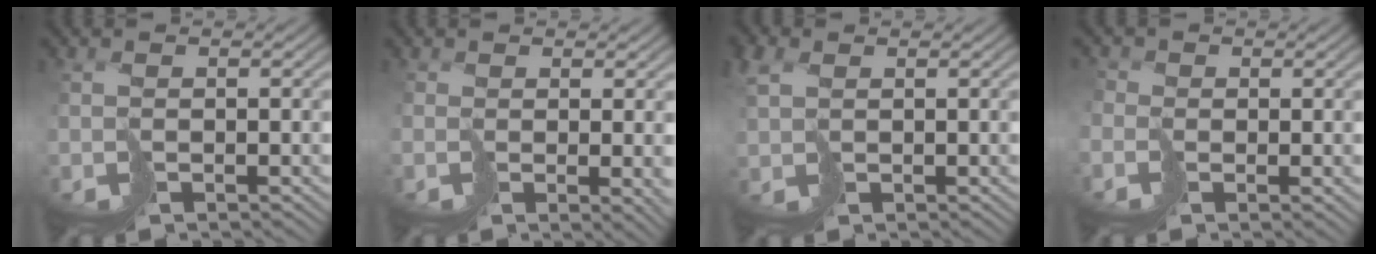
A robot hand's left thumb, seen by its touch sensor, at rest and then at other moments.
{"total": 2.0, "force": [-0.3, 0.2, 2.0], "torque": [-0.022, -0.017, 0.008]}
{"total": 3.1, "force": [1.2, 2.1, 2.0], "torque": [-0.072, -0.003, 0.021]}
{"total": 1.0, "force": [-0.7, 0.4, -0.5], "torque": [0.011, 0.003, -0.023]}